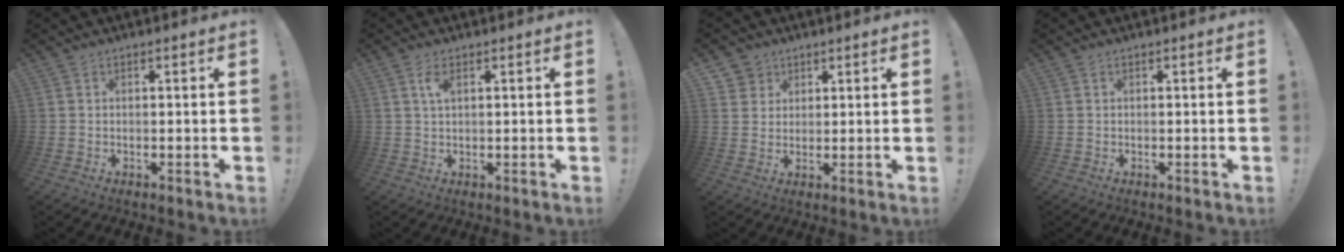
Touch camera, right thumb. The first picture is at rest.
{"total": 2.9, "force": [1.2, 1.1, 2.4], "torque": [-0.040, -0.003, 0.018]}
{"total": 4.4, "force": [2.4, 3.7, 0.1], "torque": [0.004, -0.016, 0.045]}
{"total": 0.0}